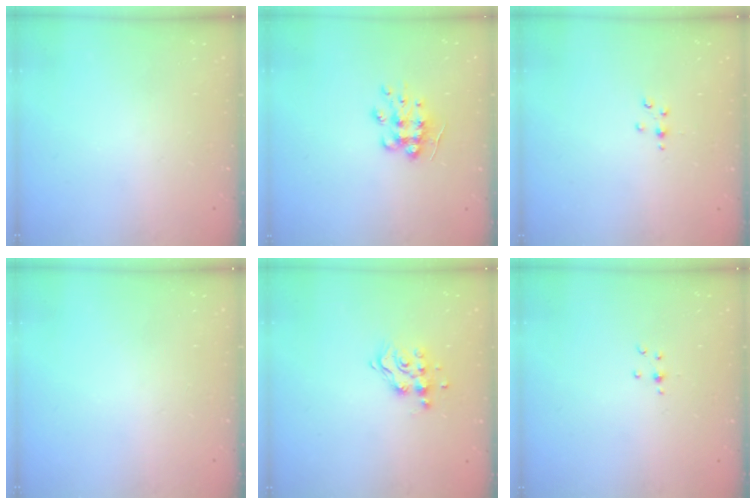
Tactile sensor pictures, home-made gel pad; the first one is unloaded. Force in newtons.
{"total": 9.5, "press": 9.5, "slide": 0.7}
{"total": 3.0, "press": 3.0, "slide": 0.3}
{"total": 0.0}
{"total": 11.8, "press": 11.7, "slide": 1.0}
{"total": 3.0, "press": 2.8, "slide": 0.9}